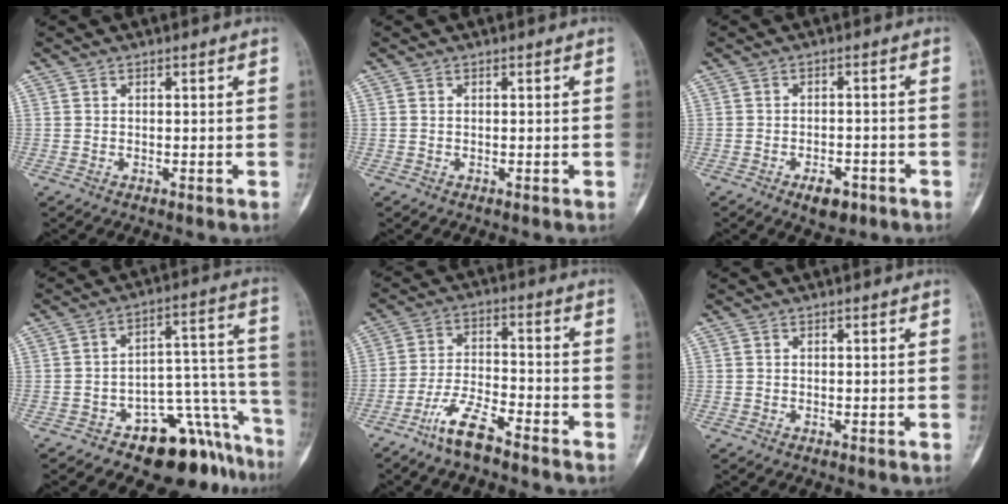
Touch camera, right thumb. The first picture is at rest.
{"total": 0.0}
{"total": 4.8, "force": [-2.9, 2.5, 2.9], "torque": [-0.028, 0.017, -0.039]}
{"total": 15.6, "force": [-11.2, 7.4, 7.9], "torque": [-0.020, 0.143, -0.159]}
{"total": 8.4, "force": [-6.3, 2.2, 5.0], "torque": [-0.102, 0.038, -0.124]}
{"total": 0.0}